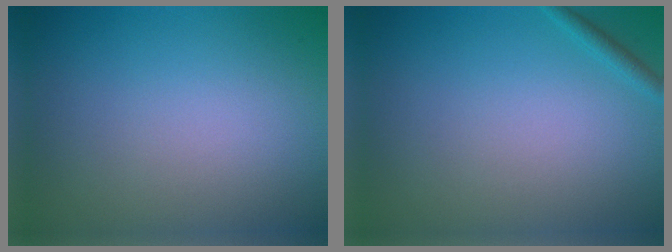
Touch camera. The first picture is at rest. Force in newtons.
{"total": 0.9, "press": 0.9, "slide": 0.1}